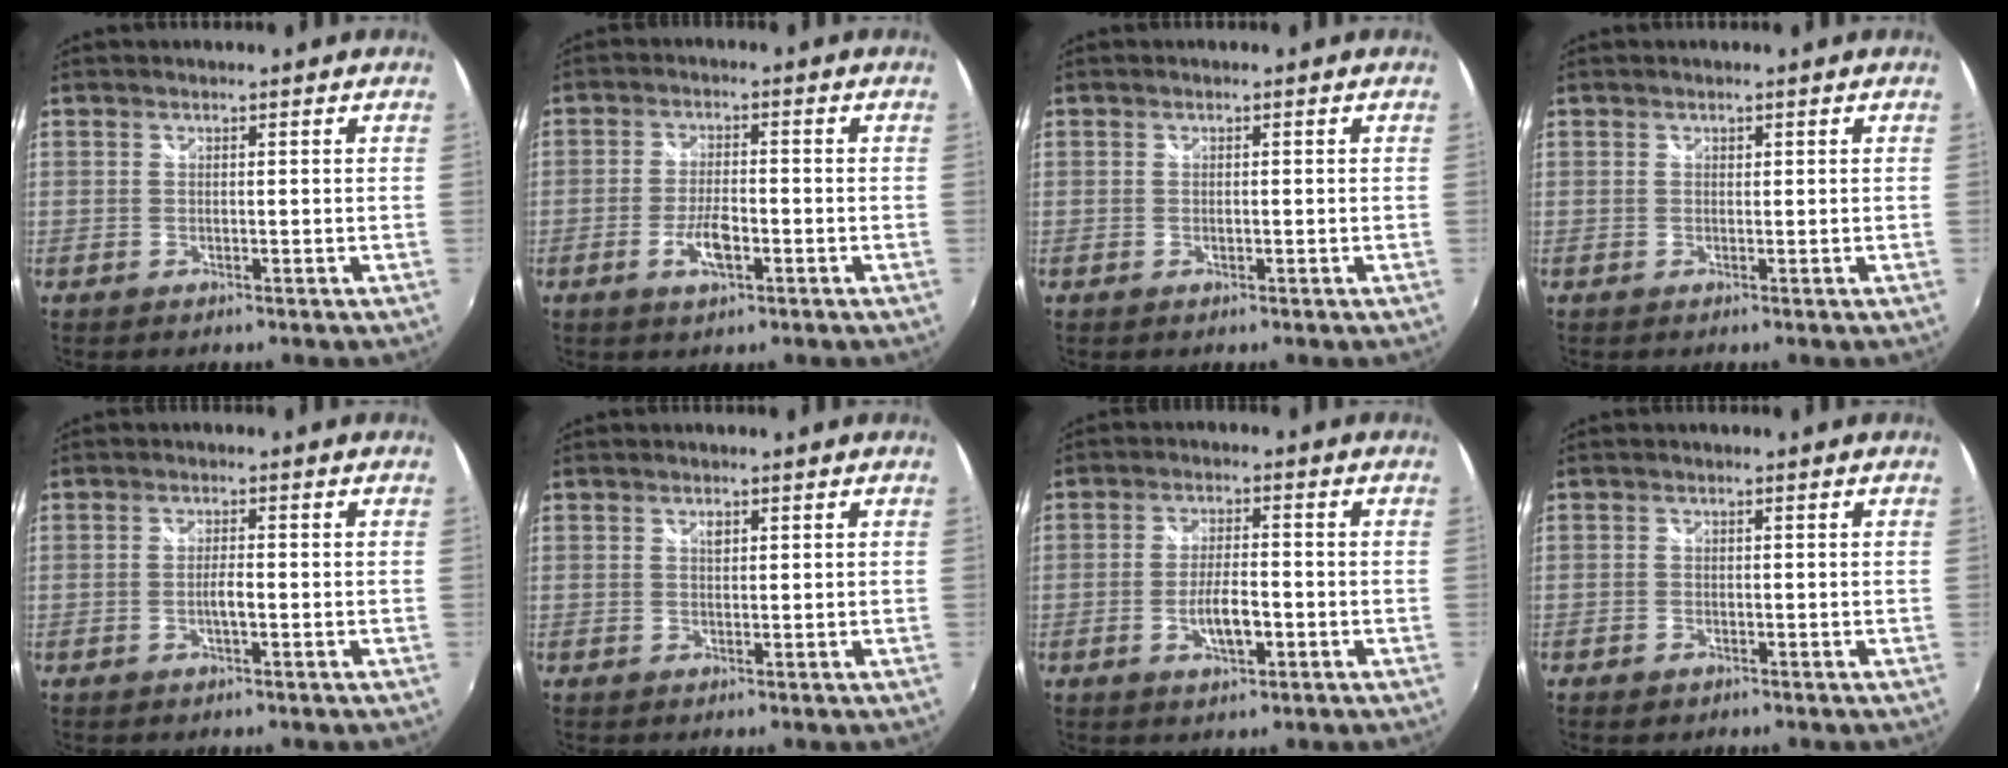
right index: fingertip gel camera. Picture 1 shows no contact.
{"total": 5.3, "force": [-2.2, 1.9, 4.4], "torque": [-0.094, -0.002, -0.040]}
{"total": 0.6, "force": [-0.2, 0.3, 0.5], "torque": [-0.010, 0.000, -0.003]}
{"total": 0.0}
{"total": 2.2, "force": [-0.8, 0.3, 2.0], "torque": [-0.038, 0.001, -0.015]}
{"total": 1.1, "force": [0.5, 0.7, 0.7], "torque": [-0.011, 0.003, 0.008]}
{"total": 6.0, "force": [-2.1, 1.9, 5.3], "torque": [-0.103, -0.002, -0.034]}
{"total": 1.7, "force": [-1.2, 1.2, 0.5], "torque": [-0.012, -0.003, -0.021]}